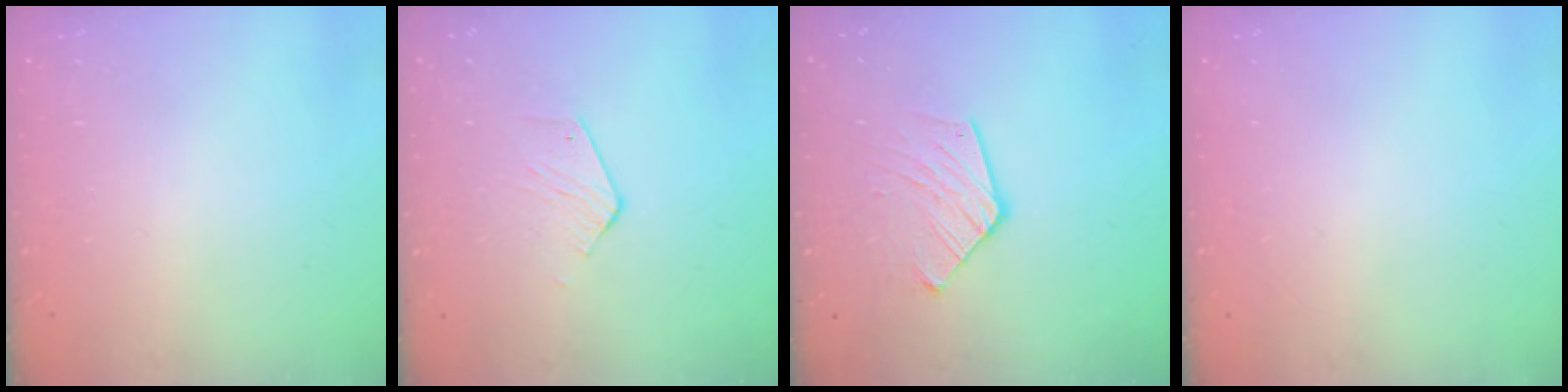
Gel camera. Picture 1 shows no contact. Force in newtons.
{"total": 3.5, "press": 3.5, "slide": 0.2}
{"total": 11.1, "press": 11.0, "slide": 0.9}
{"total": 0.0}